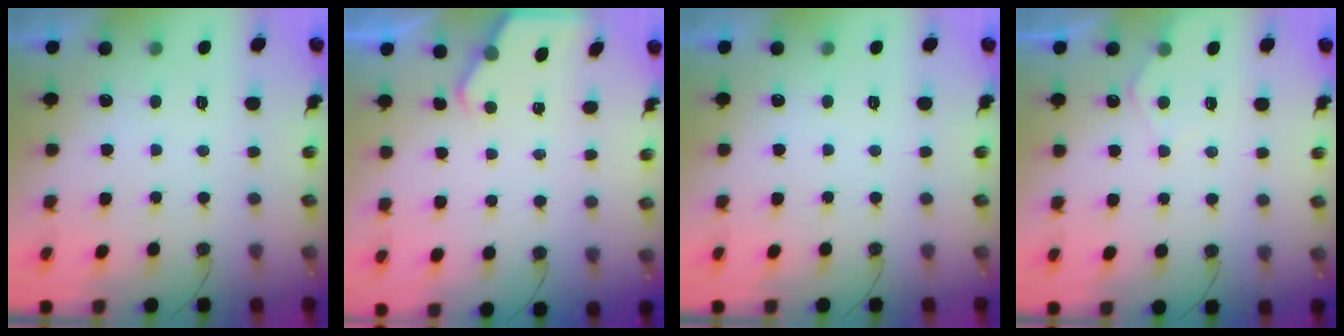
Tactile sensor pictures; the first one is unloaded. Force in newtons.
{"total": 3.0, "press": 2.9, "slide": 0.5}
{"total": 0.0}
{"total": 5.6, "press": 5.6, "slide": 0.7}